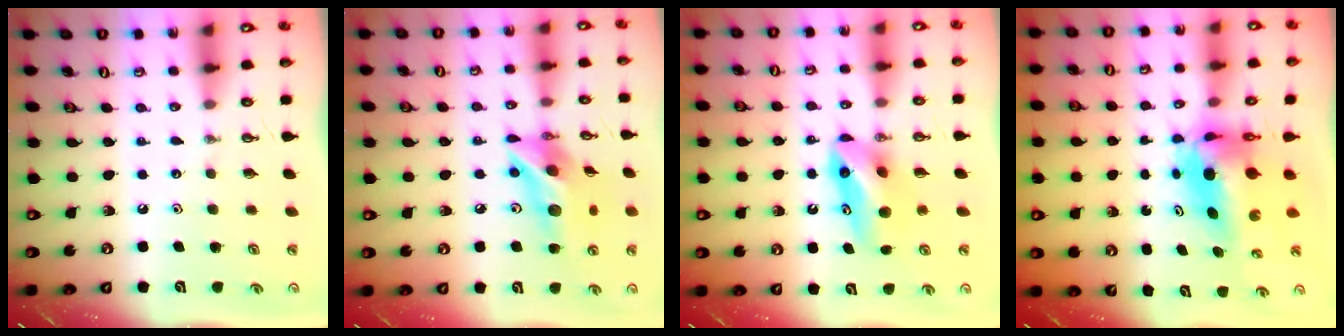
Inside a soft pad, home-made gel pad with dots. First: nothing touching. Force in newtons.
{"total": 14.7, "press": 14.7, "slide": 1.3}
{"total": 9.0, "press": 8.2, "slide": 3.9}
{"total": 7.6, "press": 7.5, "slide": 1.0}